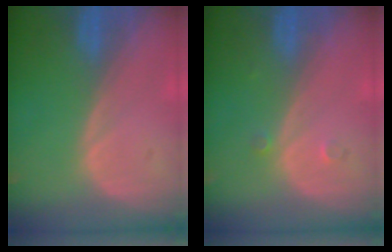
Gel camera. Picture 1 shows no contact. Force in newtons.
{"total": 1.2, "press": 1.0, "slide": 0.7}